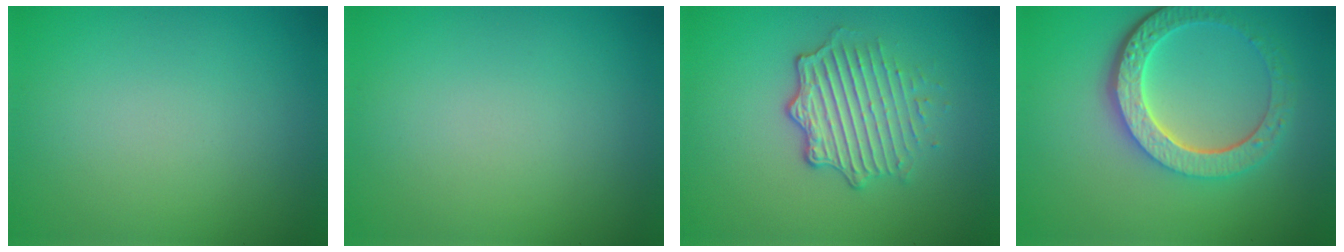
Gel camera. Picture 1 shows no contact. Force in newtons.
{"total": 0.0}
{"total": 4.7, "press": 3.4, "slide": 3.2}
{"total": 6.0, "press": 4.5, "slide": 3.9}